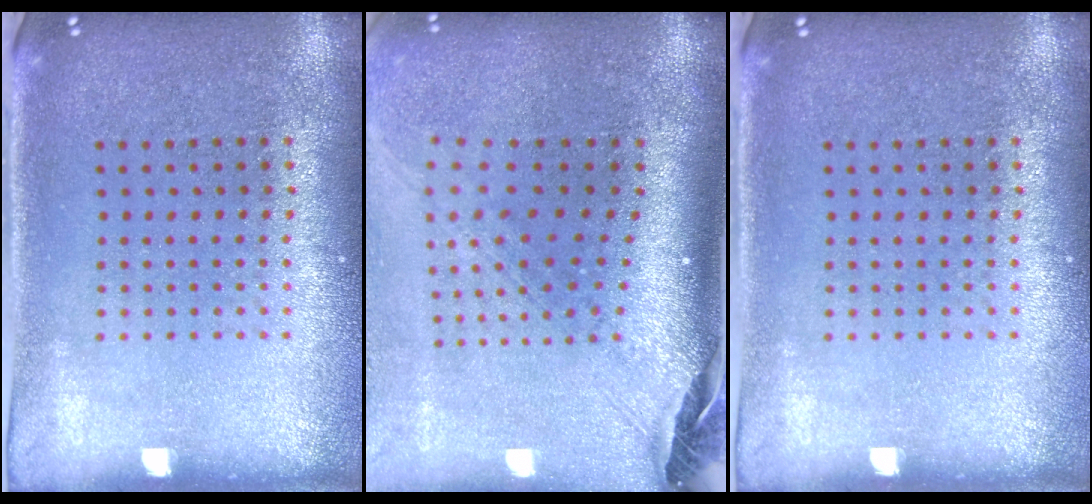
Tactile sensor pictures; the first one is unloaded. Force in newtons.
{"total": 2.9, "press": 2.0, "slide": 2.0}
{"total": 0.0}